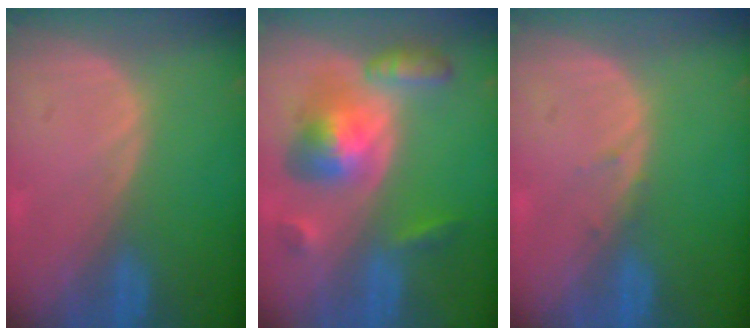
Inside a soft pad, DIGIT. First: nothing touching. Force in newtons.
{"total": 8.3, "press": 8.2, "slide": 0.6}
{"total": 0.8, "press": 0.7, "slide": 0.3}